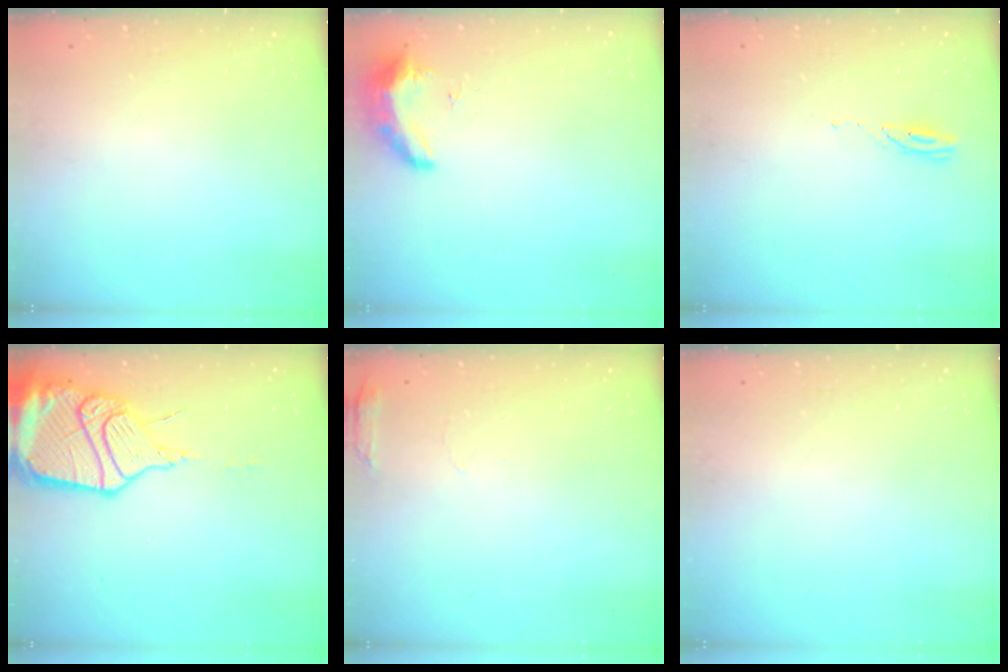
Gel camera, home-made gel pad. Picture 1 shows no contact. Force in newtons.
{"total": 11.5, "press": 9.6, "slide": 6.3}
{"total": 3.0, "press": 3.0, "slide": 0.1}
{"total": 19.2, "press": 18.4, "slide": 5.2}
{"total": 5.2, "press": 5.0, "slide": 1.3}
{"total": 0.0}